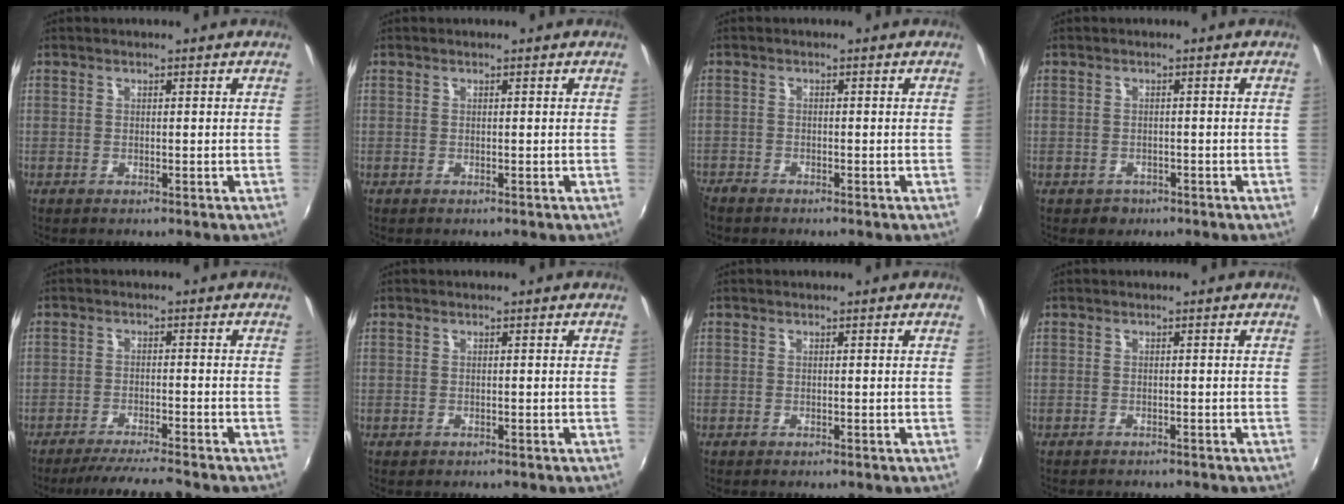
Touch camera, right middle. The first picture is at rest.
{"total": 0.0}
{"total": 2.4, "force": [-2.2, 0.8, 0.4], "torque": [-0.018, -0.011, -0.046]}
{"total": 2.1, "force": [-1.1, 1.8, 0.5], "torque": [-0.012, -0.002, -0.014]}
{"total": 6.6, "force": [-6.1, -0.1, 2.6], "torque": [-0.065, -0.007, -0.102]}
{"total": 0.0}
{"total": 0.0}
{"total": 1.8, "force": [-1.7, 0.4, 0.4], "torque": [-0.016, -0.010, -0.026]}